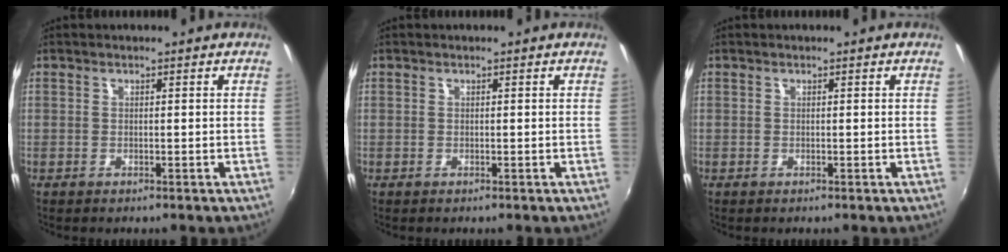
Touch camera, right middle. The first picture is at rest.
{"total": 0.0}
{"total": 0.0}